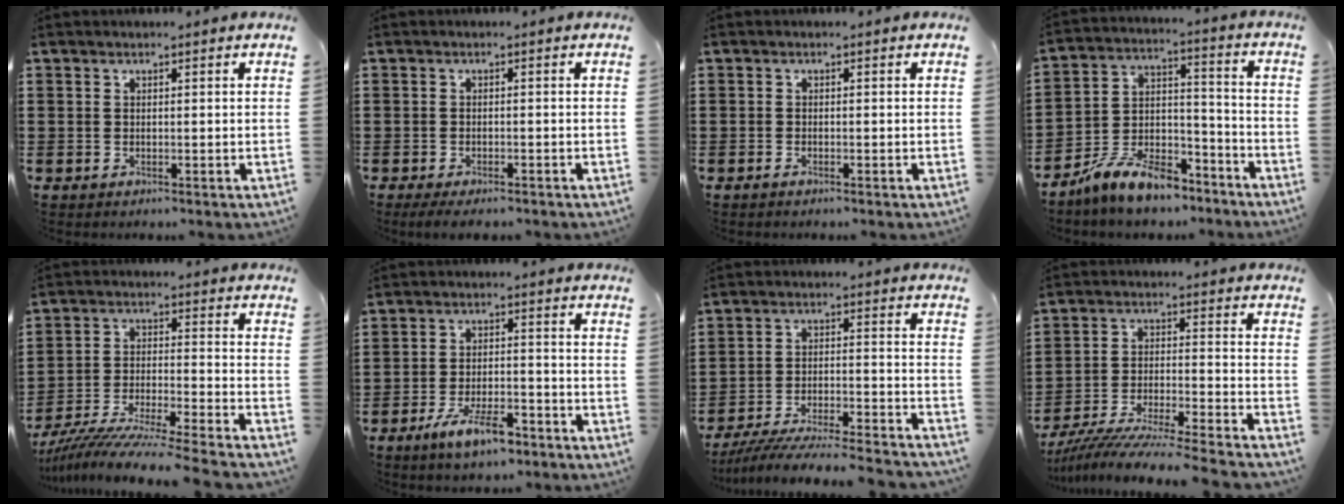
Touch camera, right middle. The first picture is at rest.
{"total": 1.0, "force": [-0.9, 0.0, 0.5], "torque": [-0.010, -0.001, -0.016]}
{"total": 0.6, "force": [-0.4, 0.0, 0.4], "torque": [-0.009, -0.004, -0.007]}
{"total": 9.3, "force": [-7.9, 3.0, 4.0], "torque": [-0.082, 0.025, -0.152]}
{"total": 9.4, "force": [-8.8, -0.9, 3.2], "torque": [-0.057, -0.003, -0.176]}
{"total": 6.7, "force": [-4.5, 1.8, 4.7], "torque": [-0.089, 0.001, -0.082]}
{"total": 6.9, "force": [-6.5, -0.4, 2.1], "torque": [-0.042, -0.007, -0.131]}
{"total": 8.4, "force": [-8.0, -0.8, 2.4], "torque": [-0.048, -0.003, -0.162]}